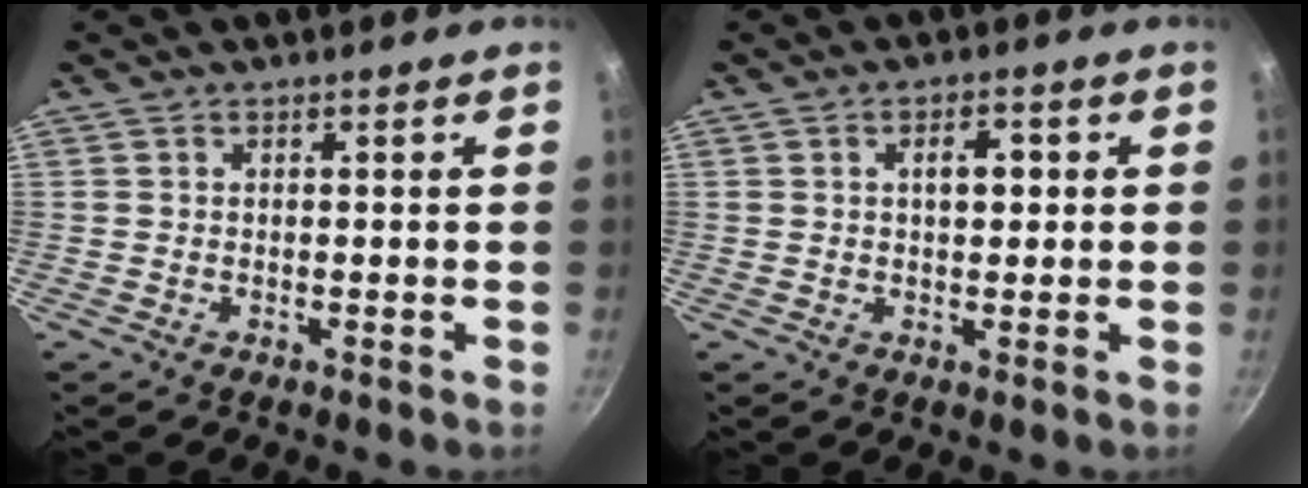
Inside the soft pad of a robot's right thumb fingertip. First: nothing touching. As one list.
[{"total": 4.1, "force": [0.8, 2.2, 3.4], "torque": [-0.034, 0.005, 0.009]}]